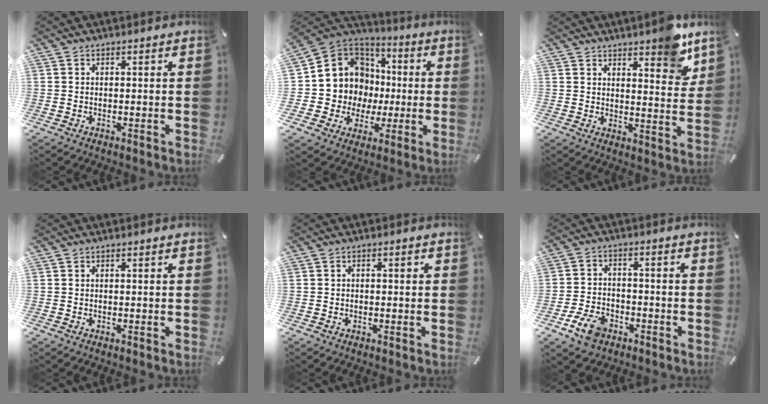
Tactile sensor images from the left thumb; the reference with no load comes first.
{"total": 11.9, "force": [1.1, 11.8, 1.5], "torque": [-0.041, -0.041, 0.043]}
{"total": 8.6, "force": [6.8, 2.9, 4.4], "torque": [-0.042, -0.049, 0.113]}
{"total": 0.0}
{"total": 1.1, "force": [-0.4, 0.5, 0.8], "torque": [-0.016, 0.004, -0.010]}
{"total": 7.6, "force": [-4.2, 5.0, 3.9], "torque": [-0.080, 0.020, -0.076]}